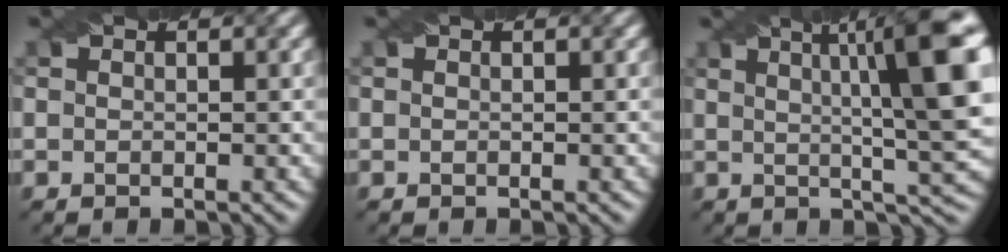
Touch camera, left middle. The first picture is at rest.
{"total": 0.0}
{"total": 11.9, "force": [3.3, 2.5, 11.2], "torque": [-0.124, 0.005, 0.048]}